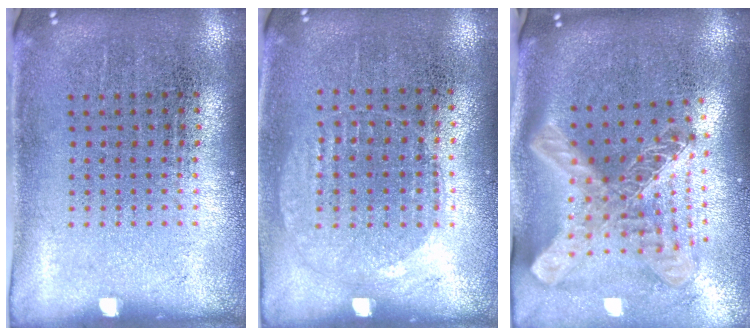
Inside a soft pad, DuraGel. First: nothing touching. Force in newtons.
{"total": 1.0, "press": 0.9, "slide": 0.4}
{"total": 2.8, "press": 2.0, "slide": 1.9}